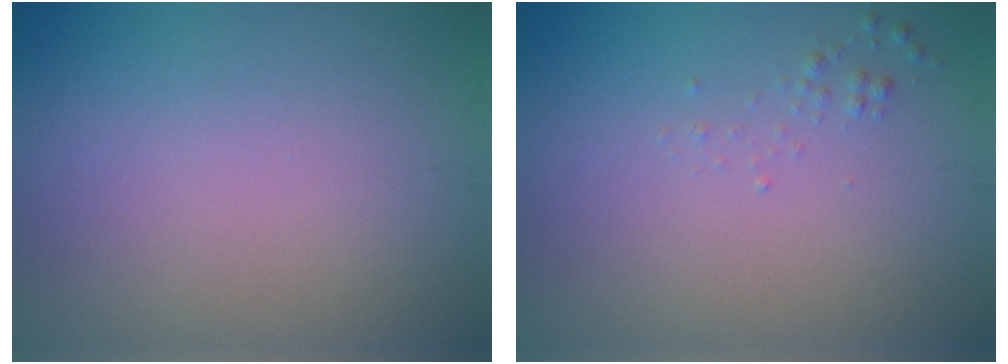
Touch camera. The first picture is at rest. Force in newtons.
{"total": 0.6, "press": 0.6, "slide": 0.0}